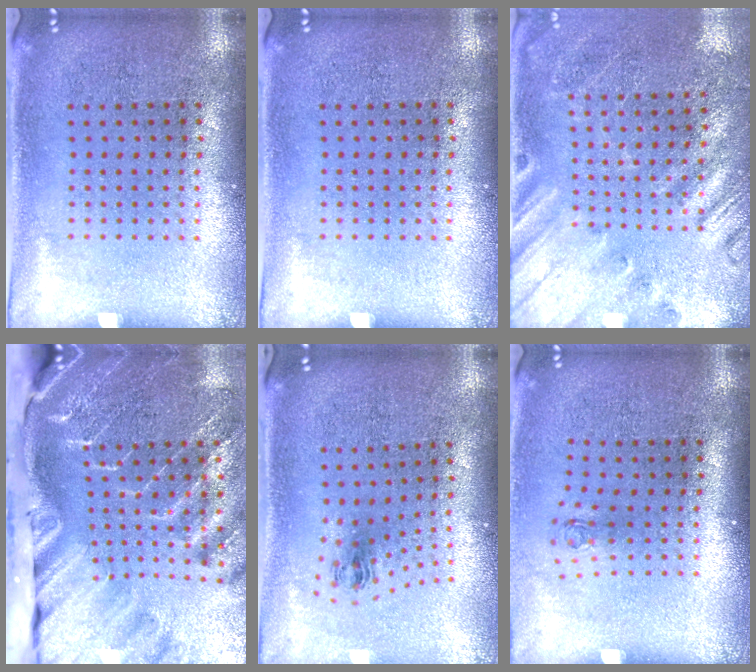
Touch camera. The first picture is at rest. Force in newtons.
{"total": 0.0}
{"total": 2.4, "press": 2.0, "slide": 1.4}
{"total": 4.5, "press": 3.3, "slide": 3.0}
{"total": 1.1, "press": 0.5, "slide": 1.0}
{"total": 0.7, "press": 0.3, "slide": 0.6}